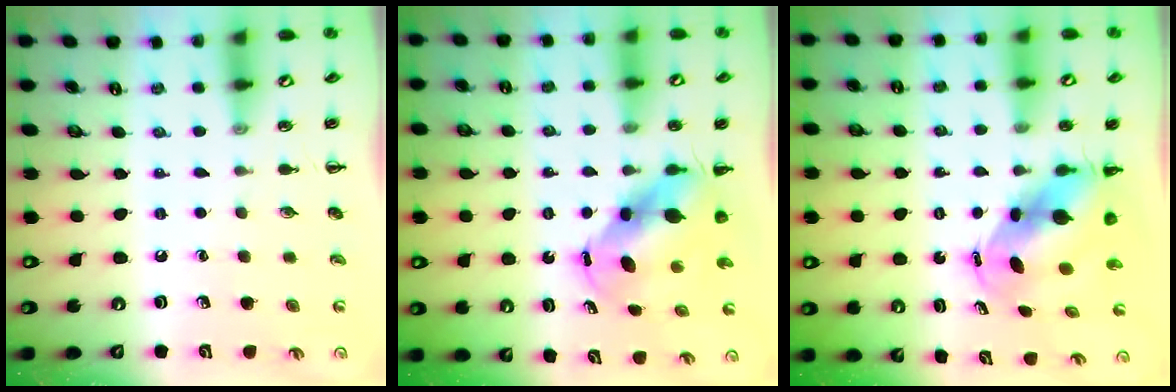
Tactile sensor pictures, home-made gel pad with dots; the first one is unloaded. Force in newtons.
{"total": 7.0, "press": 6.6, "slide": 2.3}
{"total": 7.5, "press": 7.3, "slide": 1.7}